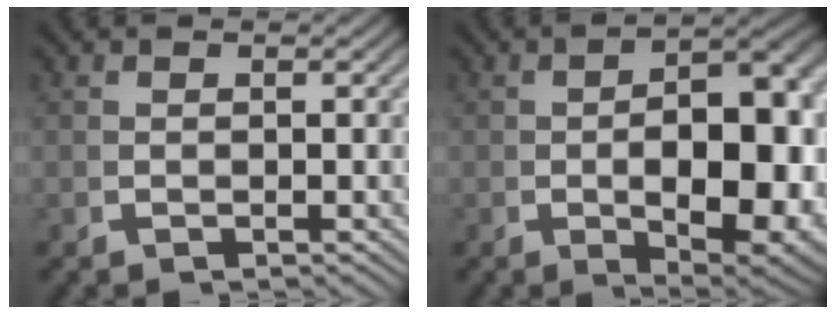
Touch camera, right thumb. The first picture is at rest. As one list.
[{"total": 12.5, "force": [-1.6, 6.3, 10.6], "torque": [-0.163, -0.037, -0.002]}]